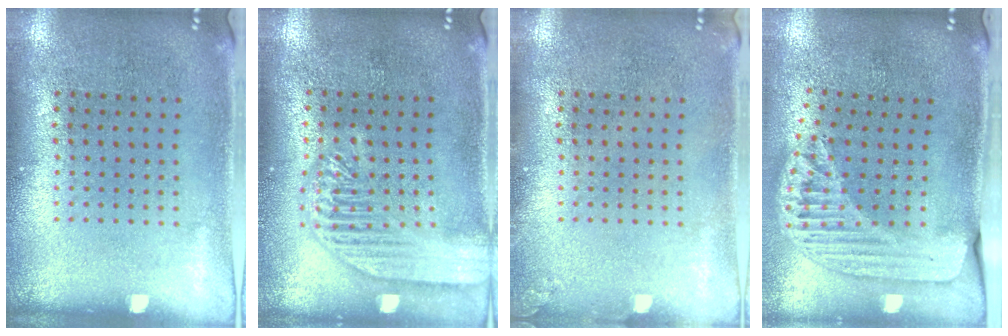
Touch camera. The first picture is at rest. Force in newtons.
{"total": 2.4, "press": 2.4, "slide": 0.3}
{"total": 0.6, "press": 0.6, "slide": 0.0}
{"total": 1.7, "press": 1.5, "slide": 0.7}